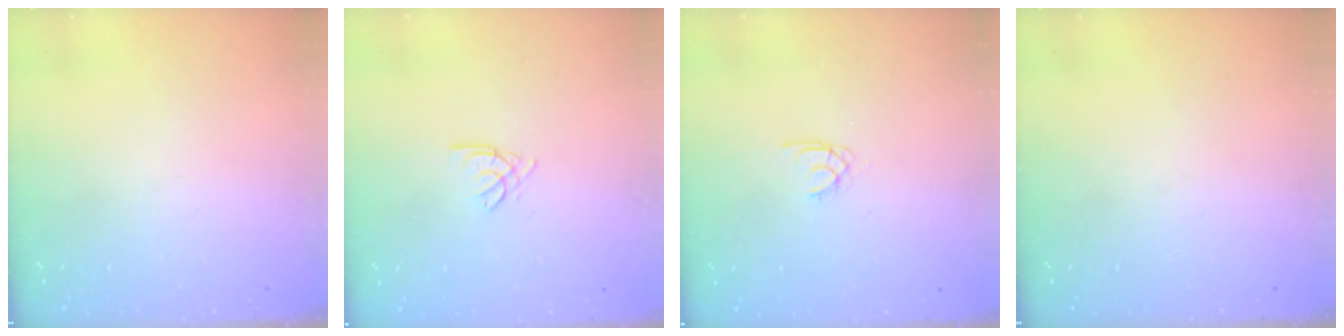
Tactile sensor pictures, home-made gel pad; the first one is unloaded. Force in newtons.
{"total": 2.3, "press": 2.3, "slide": 0.5}
{"total": 1.5, "press": 1.4, "slide": 0.2}
{"total": 0.0}